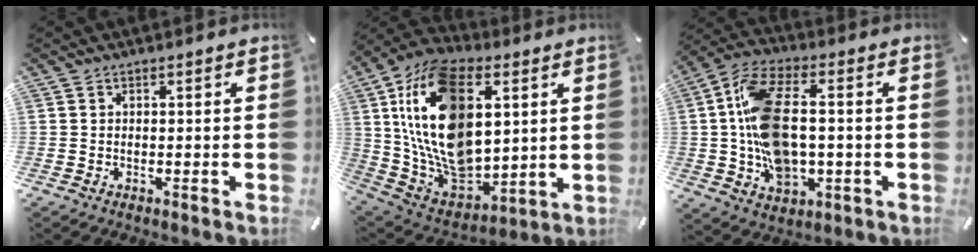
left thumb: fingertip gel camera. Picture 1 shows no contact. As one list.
[{"total": 24.1, "force": [6.0, 15.6, 17.4], "torque": [-0.364, -0.034, 0.102]}, {"total": 15.2, "force": [-0.7, 9.0, 12.2], "torque": [-0.253, 0.008, -0.005]}]